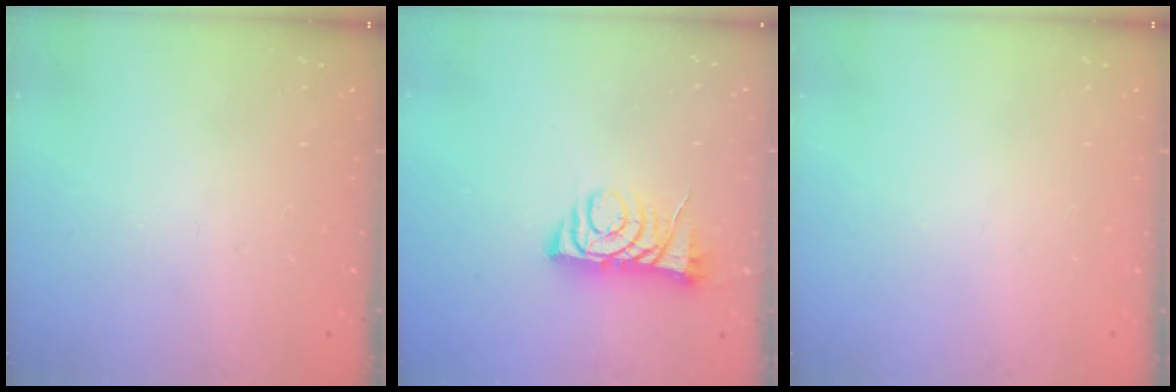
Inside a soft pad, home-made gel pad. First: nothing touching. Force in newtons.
{"total": 7.1, "press": 7.0, "slide": 0.9}
{"total": 0.0}